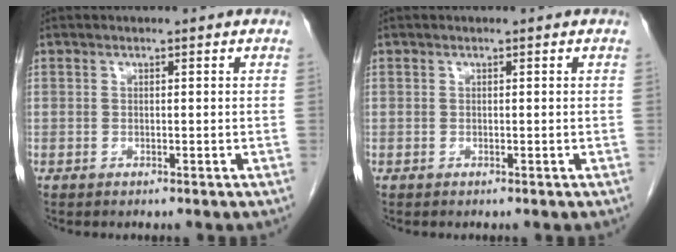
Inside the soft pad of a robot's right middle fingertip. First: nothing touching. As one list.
[{"total": 0.0}]